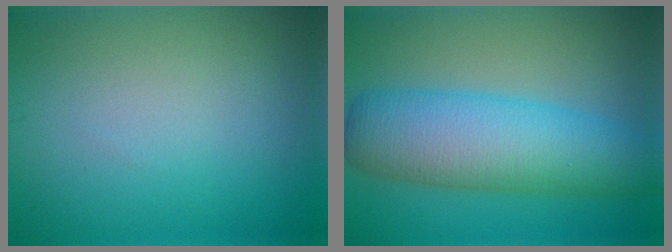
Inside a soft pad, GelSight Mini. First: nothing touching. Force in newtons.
{"total": 8.8, "press": 8.8, "slide": 0.0}